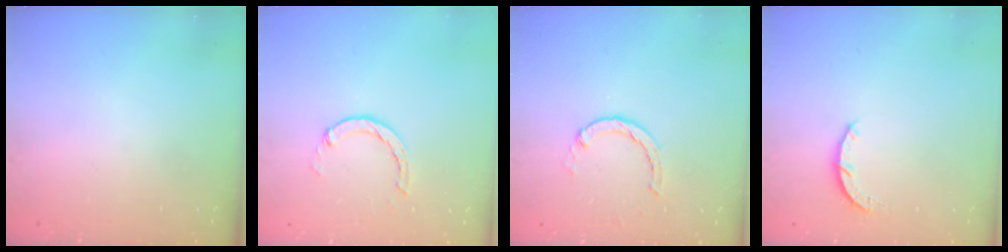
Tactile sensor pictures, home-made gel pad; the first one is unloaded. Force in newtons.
{"total": 2.9, "press": 2.9, "slide": 0.4}
{"total": 2.0, "press": 2.0, "slide": 0.2}
{"total": 3.0, "press": 3.0, "slide": 0.4}